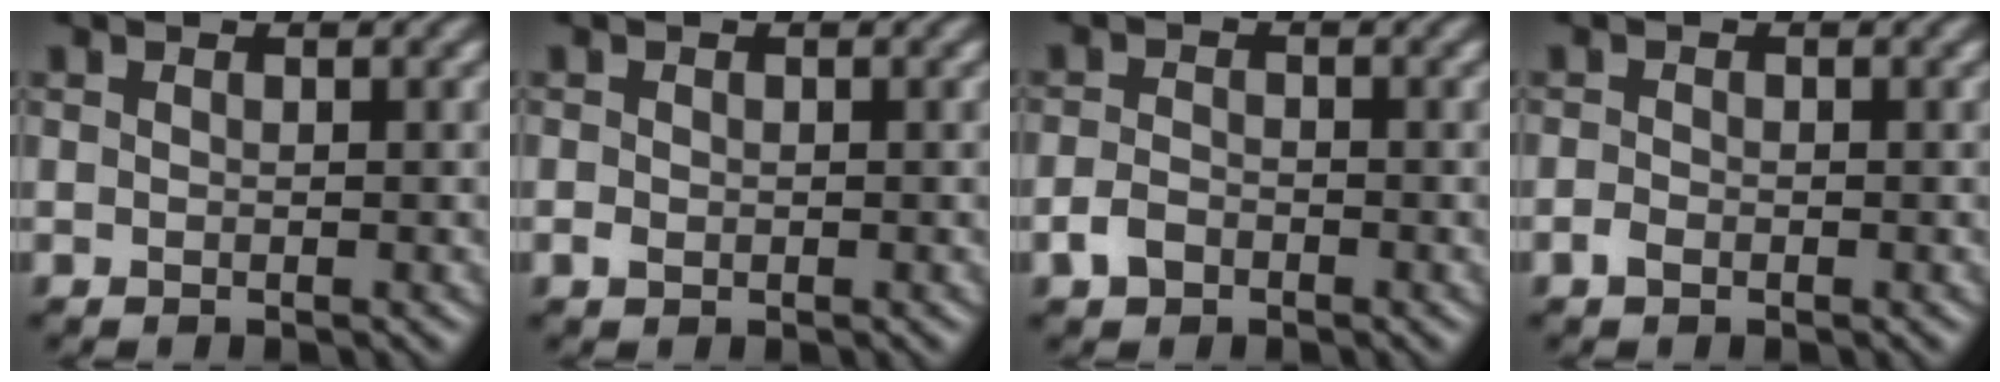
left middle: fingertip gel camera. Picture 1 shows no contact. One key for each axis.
{"total": 0.6, "fx": -0.4, "fy": 0.4, "fz": 0.1, "tx": 0.001, "ty": -0.004, "tz": -0.005}
{"total": 1.9, "fx": -1.6, "fy": 0.9, "fz": 0.6, "tx": -0.012, "ty": 0.002, "tz": -0.034}
{"total": 0.9, "fx": -0.9, "fy": 0.2, "fz": 0.1, "tx": -0.002, "ty": 0.000, "tz": -0.016}